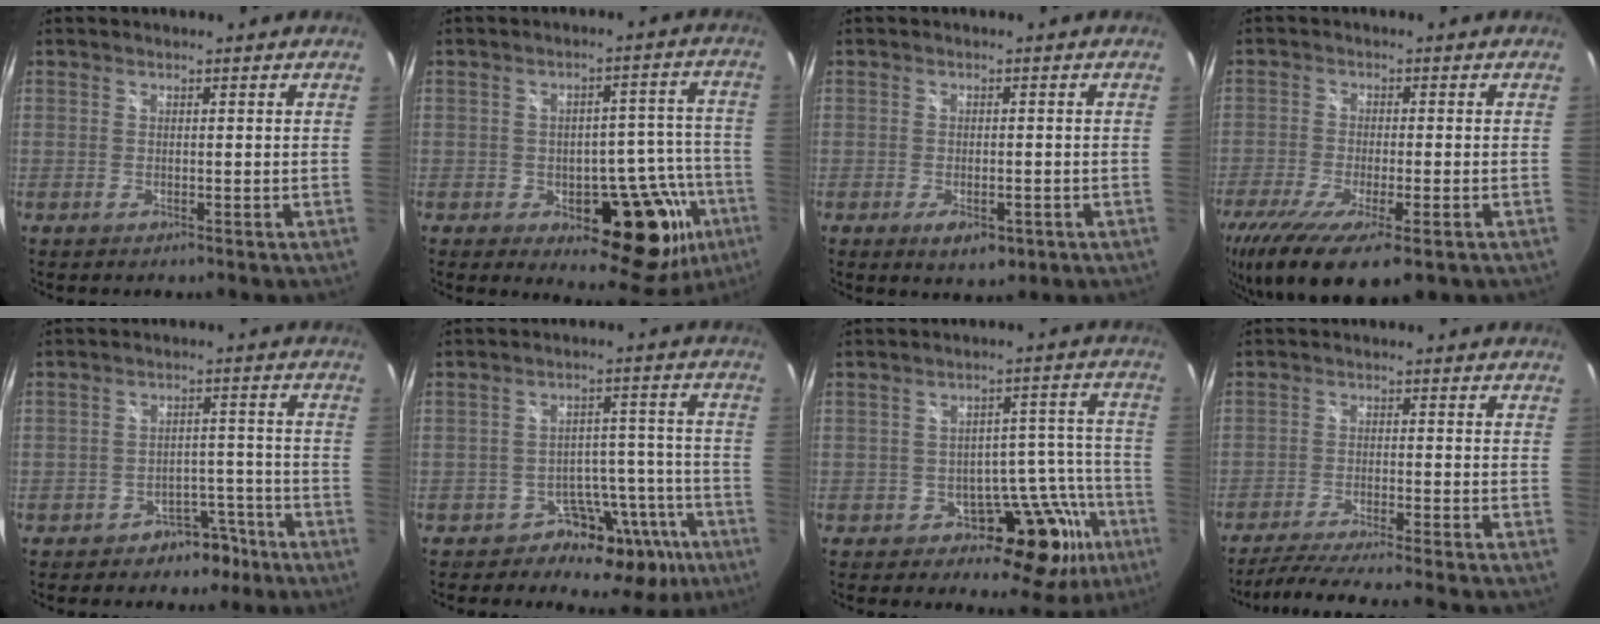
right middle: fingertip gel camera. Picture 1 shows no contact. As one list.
[{"total": 17.1, "force": [-6.9, 9.4, 12.5], "torque": [-0.142, 0.010, -0.076]}, {"total": 4.5, "force": [-1.8, 2.1, 3.5], "torque": [-0.067, -0.012, -0.021]}, {"total": 15.2, "force": [-9.0, 4.2, 11.5], "torque": [-0.232, -0.063, -0.144]}, {"total": 6.0, "force": [-4.3, 3.9, 1.3], "torque": [-0.017, 0.038, -0.049]}, {"total": 11.5, "force": [-7.6, 7.5, 4.2], "torque": [-0.037, 0.036, -0.088]}, {"total": 12.9, "force": [-7.6, 8.4, 6.1], "torque": [-0.060, 0.035, -0.083]}, {"total": 13.1, "force": [-11.5, -1.0, 6.1], "torque": [-0.121, -0.014, -0.178]}]